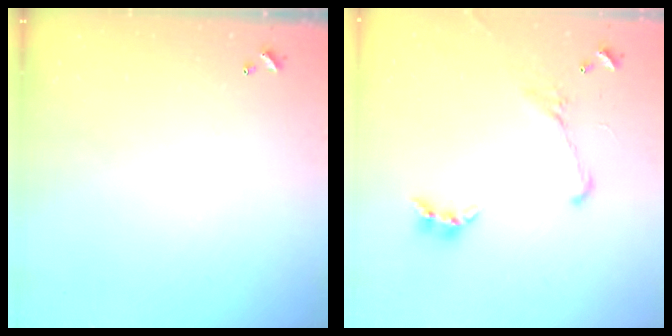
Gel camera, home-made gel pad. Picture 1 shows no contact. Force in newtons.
{"total": 1.4, "press": 0.6, "slide": 1.2}